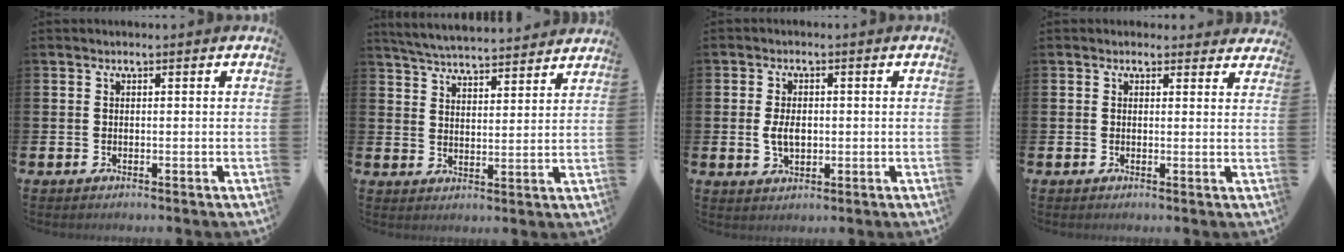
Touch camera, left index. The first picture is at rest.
{"total": 5.5, "force": [5.5, 0.2, 0.6], "torque": [-0.033, -0.038, 0.096]}
{"total": 3.5, "force": [0.0, 2.2, 2.8], "torque": [-0.042, 0.003, -0.004]}
{"total": 1.5, "force": [1.3, 0.6, 0.0], "torque": [0.010, -0.001, 0.022]}